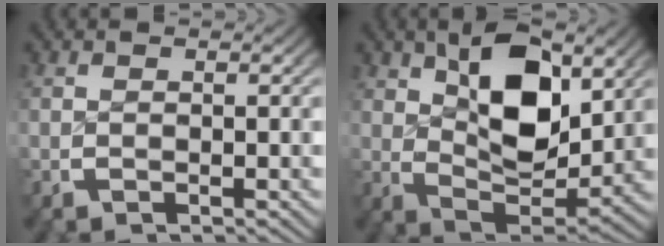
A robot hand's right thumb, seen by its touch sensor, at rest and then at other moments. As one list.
[{"total": 8.7, "force": [1.8, 4.5, 7.3], "torque": [-0.127, -0.021, 0.040]}]